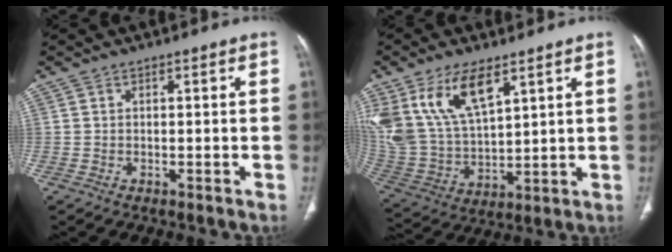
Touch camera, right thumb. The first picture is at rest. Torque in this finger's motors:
{"motor_torque": [1.08, 3.45, 1.72, 1.05, 0.24]}